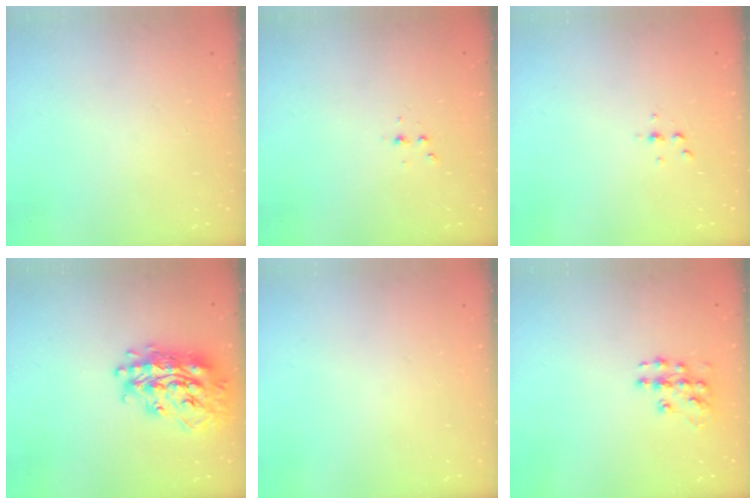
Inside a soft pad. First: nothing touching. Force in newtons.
{"total": 2.3, "press": 2.3, "slide": 0.3}
{"total": 2.6, "press": 2.6, "slide": 0.3}
{"total": 21.6, "press": 21.5, "slide": 1.8}
{"total": 0.0}
{"total": 10.0, "press": 10.0, "slide": 0.7}